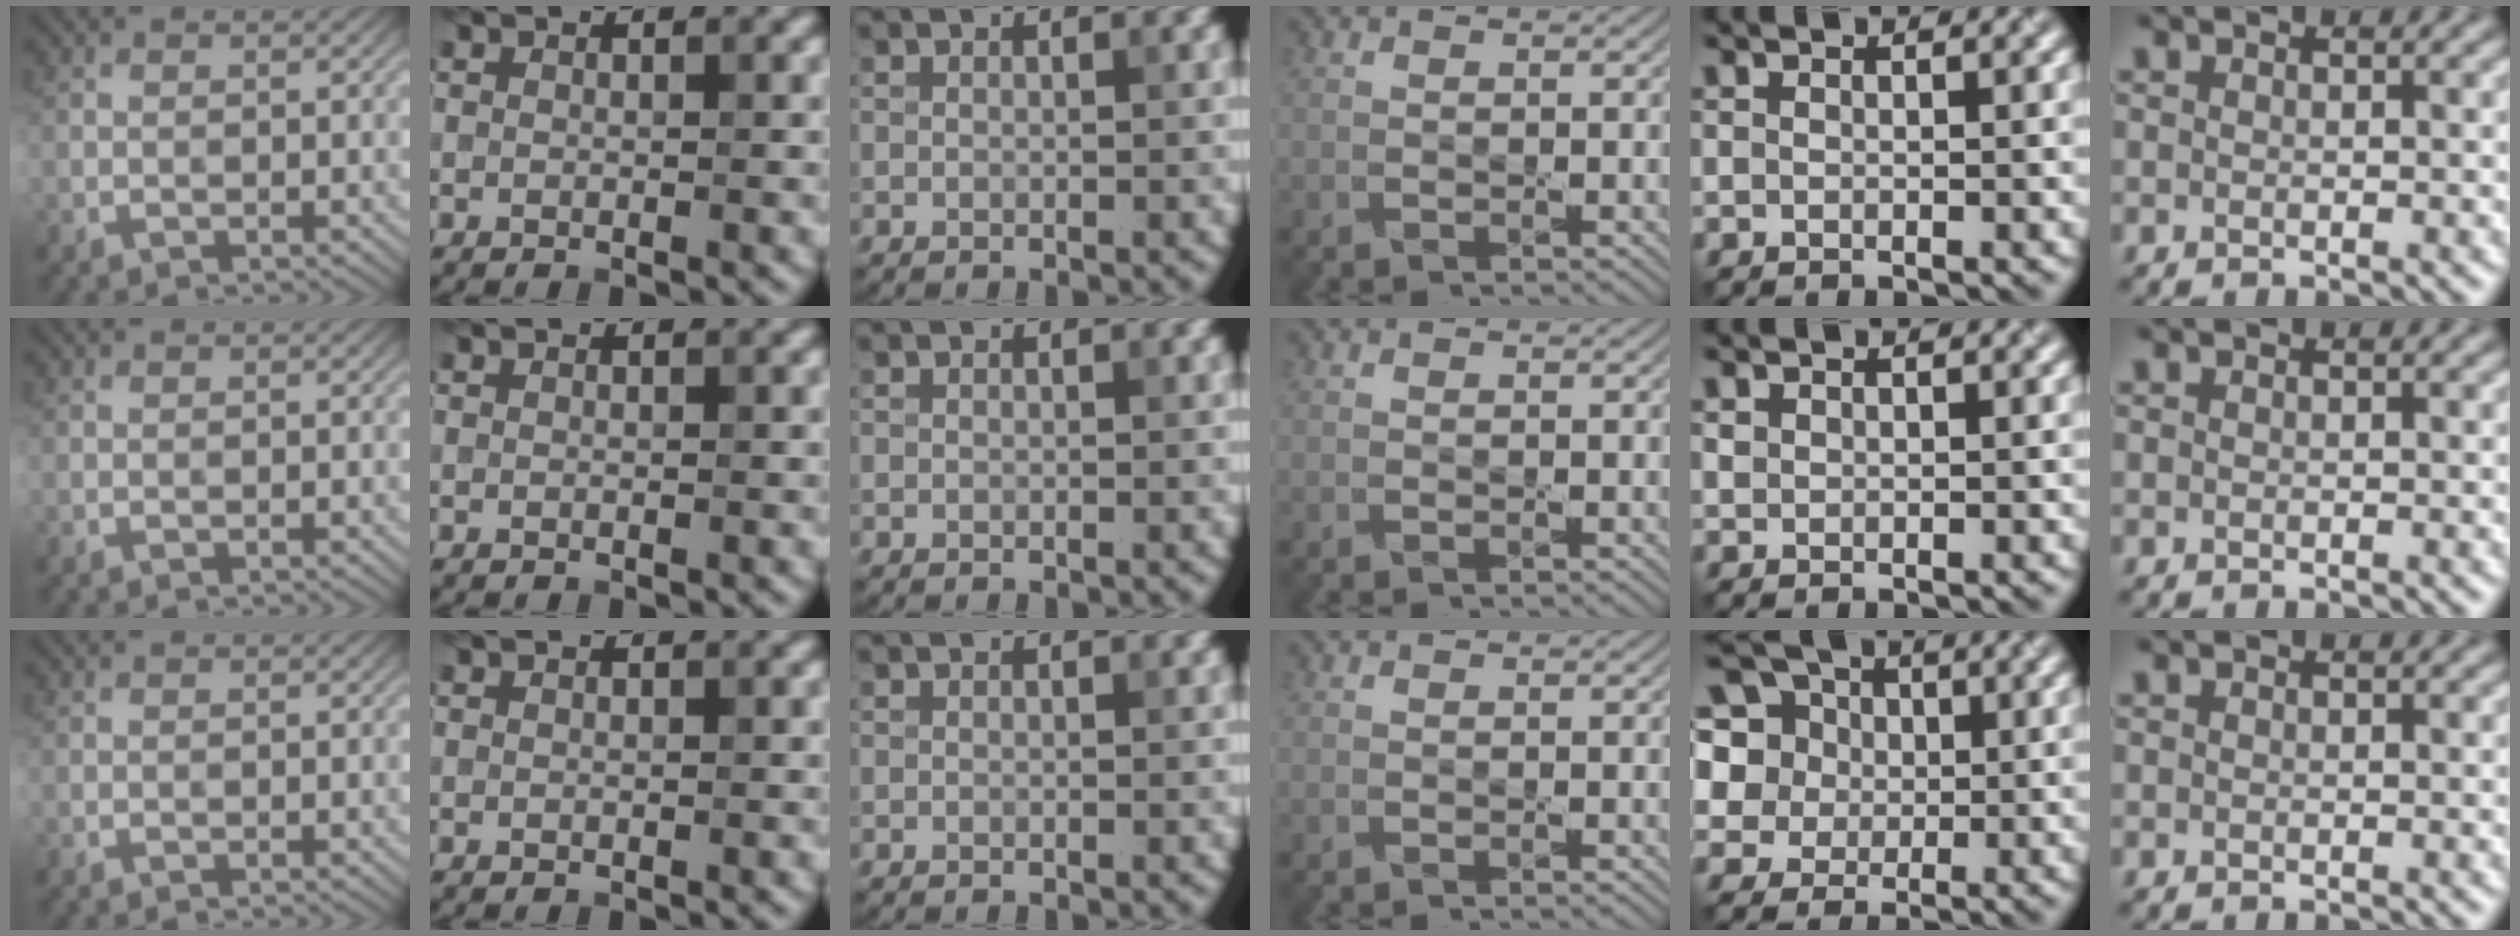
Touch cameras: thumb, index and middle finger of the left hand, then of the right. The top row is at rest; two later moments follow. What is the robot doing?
{"motion": "press", "object": "toy piano key"}